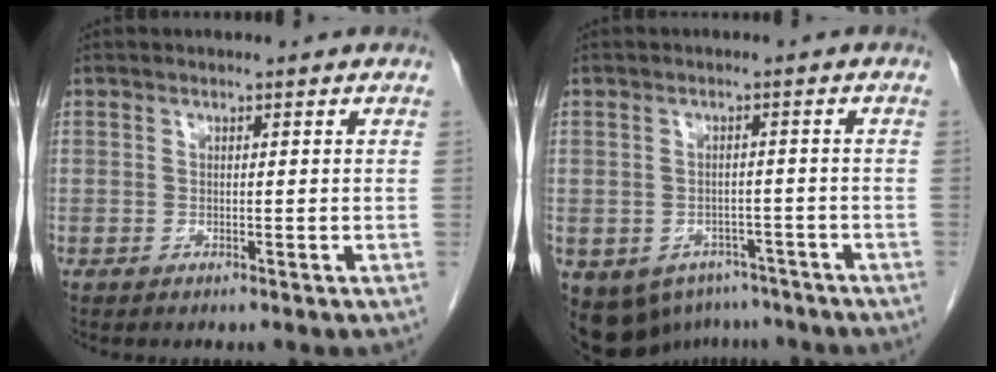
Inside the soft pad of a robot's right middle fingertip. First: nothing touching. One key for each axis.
{"total": 11.4, "fx": -7.5, "fy": 7.9, "fz": 3.2, "tx": -0.080, "ty": 0.004, "tz": -0.087}